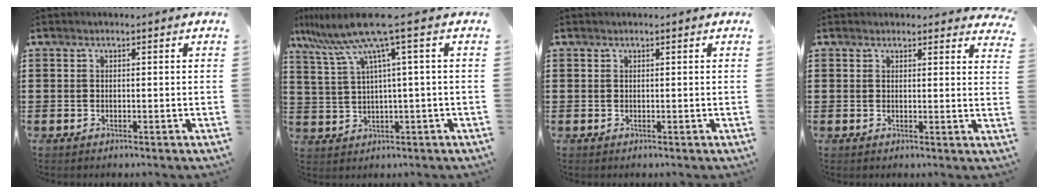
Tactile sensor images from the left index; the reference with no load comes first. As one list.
[{"total": 8.8, "force": [4.2, -0.4, 7.7], "torque": [-0.183, -0.029, 0.063]}, {"total": 0.0}, {"total": 1.9, "force": [1.8, 0.4, 0.2], "torque": [-0.001, -0.005, 0.035]}]